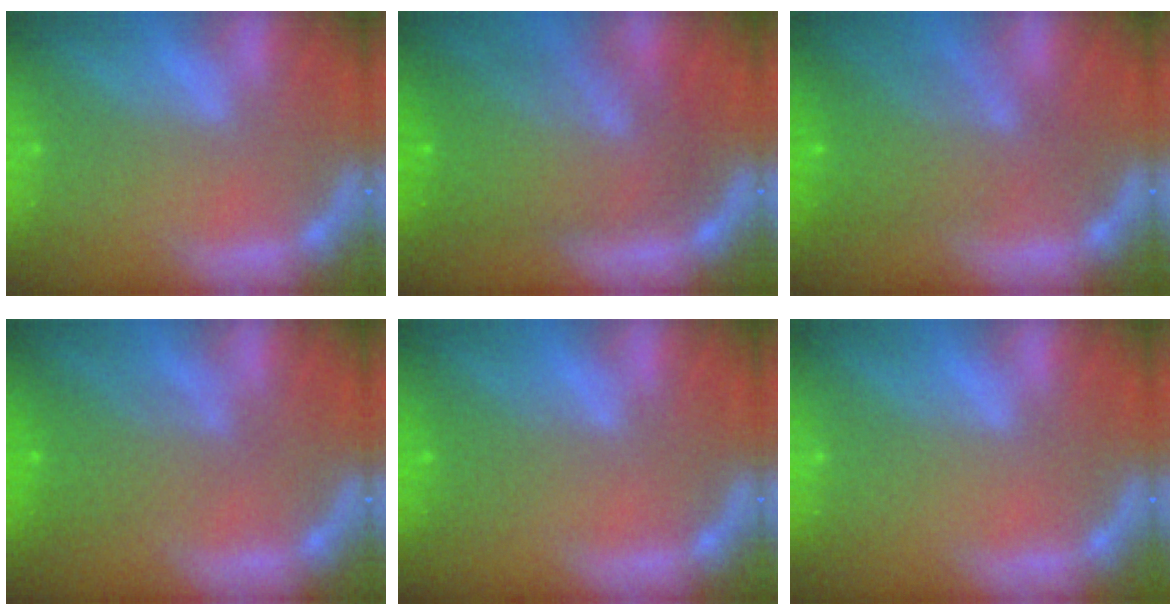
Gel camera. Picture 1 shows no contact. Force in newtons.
{"total": 9.6}
{"total": 6.6}
{"total": 3.6}
{"total": 1.5}
{"total": 0.0}